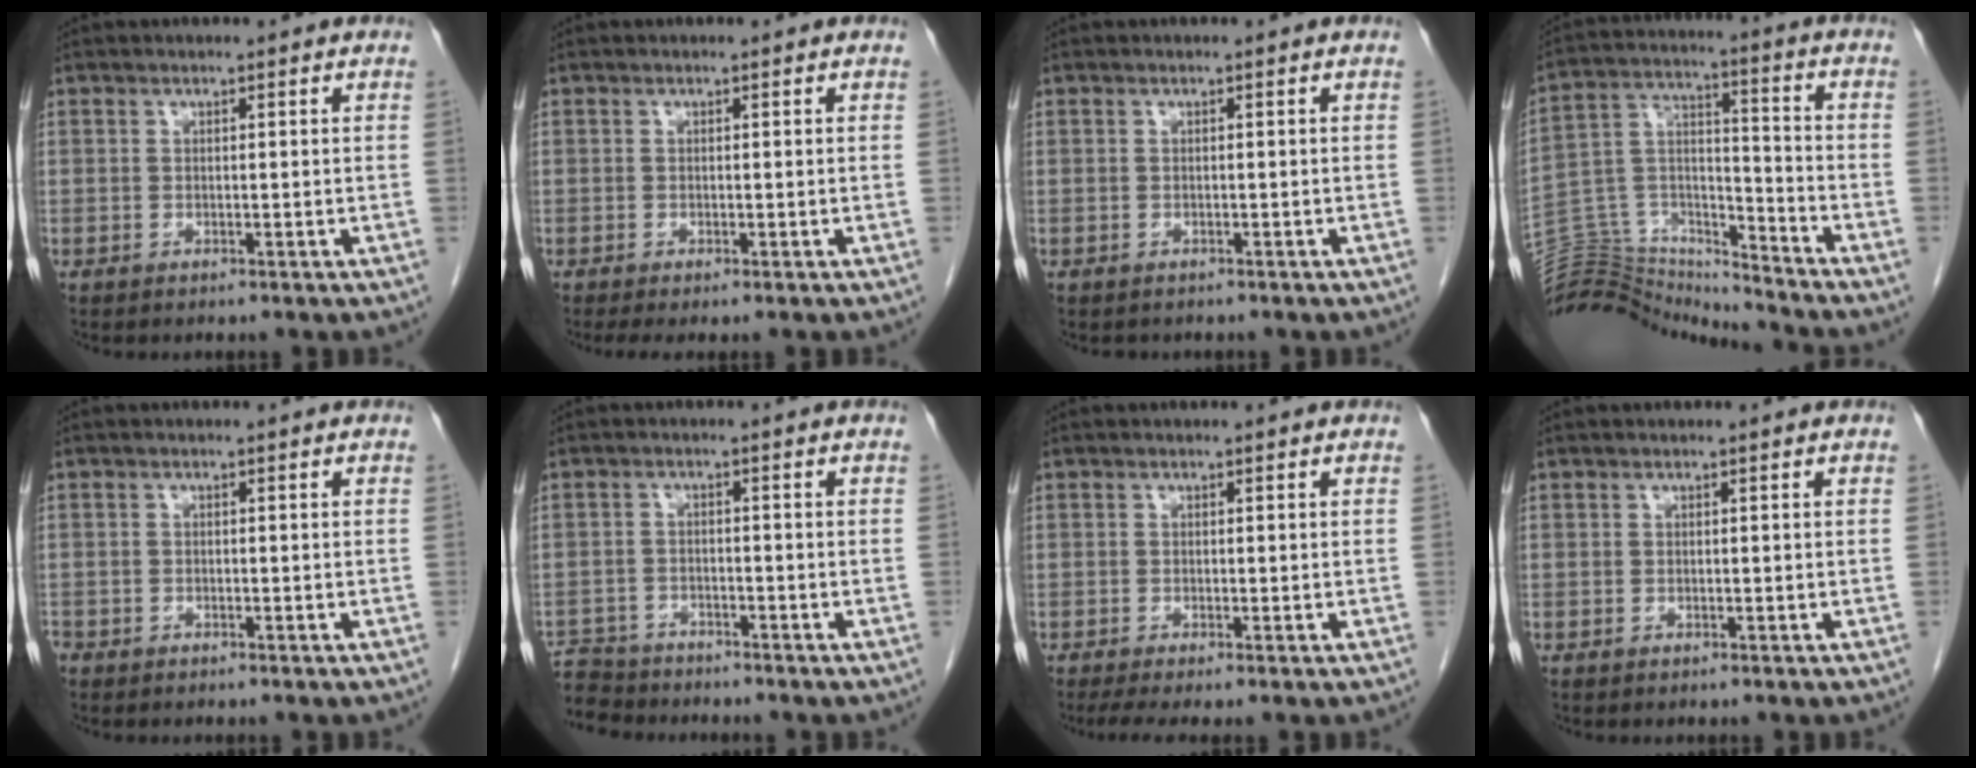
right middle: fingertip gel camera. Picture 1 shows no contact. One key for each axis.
{"total": 1.4, "fx": -0.9, "fy": 0.2, "fz": 1.1, "tx": -0.018, "ty": -0.006, "tz": -0.015}
{"total": 0.6, "fx": -0.5, "fy": 0.4, "fz": 0.0, "tx": -0.010, "ty": 0.001, "tz": -0.007}
{"total": 15.4, "fx": -15.3, "fy": 1.0, "fz": 0.4, "tx": -0.008, "ty": 0.059, "tz": -0.271}
{"total": 1.5, "fx": -1.2, "fy": 0.9, "fz": 0.3, "tx": -0.015, "ty": -0.001, "tz": -0.023}
{"total": 7.6, "fx": -7.2, "fy": 2.3, "fz": 0.3, "tx": -0.016, "ty": 0.002, "tz": -0.129}
{"total": 2.8, "fx": -1.8, "fy": 0.2, "fz": 2.1, "tx": -0.039, "ty": -0.011, "tz": -0.032}
{"total": 0.0}